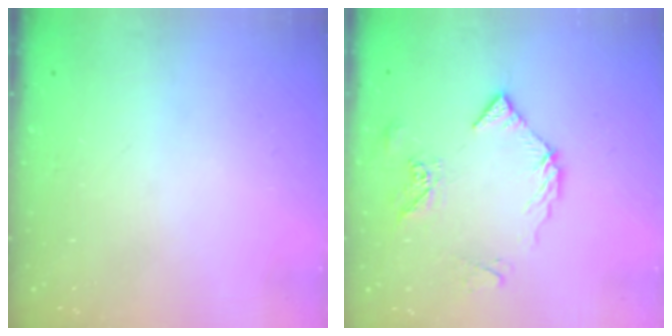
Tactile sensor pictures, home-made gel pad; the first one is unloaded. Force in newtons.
{"total": 8.0, "press": 8.0, "slide": 0.8}